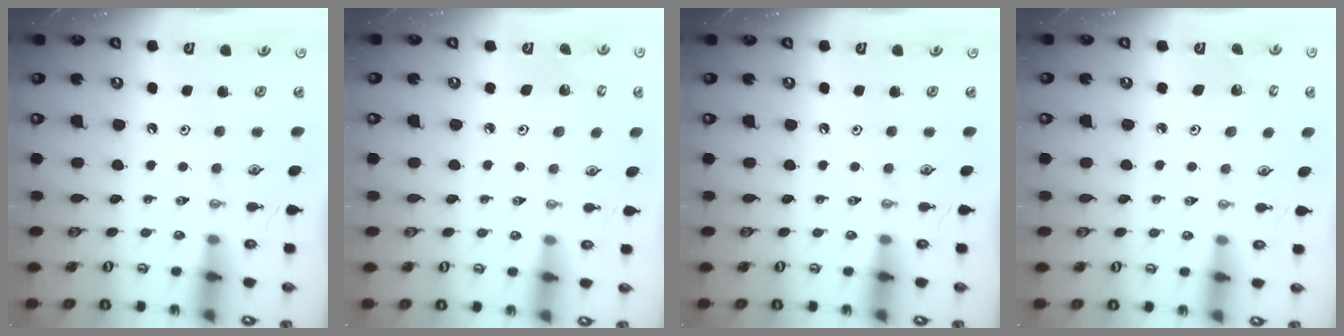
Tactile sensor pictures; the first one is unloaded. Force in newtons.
{"total": 2.0, "press": 2.0, "slide": 0.1}
{"total": 0.0}
{"total": 2.0, "press": 2.0, "slide": 0.1}